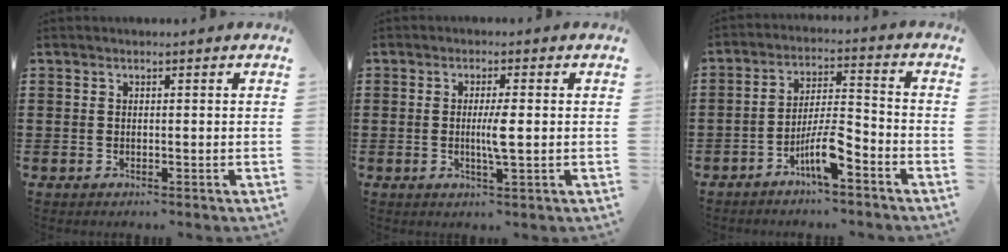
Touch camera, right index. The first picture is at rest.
{"total": 3.8, "force": [-0.2, 0.2, 3.8], "torque": [-0.068, -0.005, -0.006]}
{"total": 7.2, "force": [-4.4, 1.6, 5.5], "torque": [-0.109, 0.003, -0.082]}